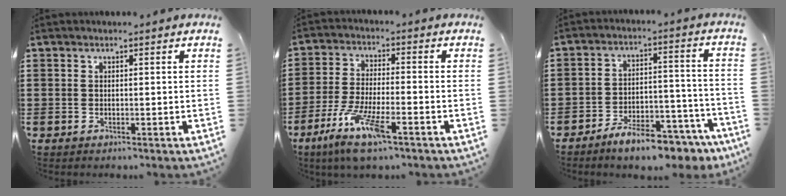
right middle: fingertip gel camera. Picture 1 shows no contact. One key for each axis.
{"total": 8.7, "fx": -5.5, "fy": 1.4, "fz": 6.6, "tx": -0.142, "ty": -0.012, "tz": -0.104}
{"total": 8.0, "fx": -7.1, "fy": 1.4, "fz": 3.3, "tx": -0.048, "ty": 0.022, "tz": -0.130}